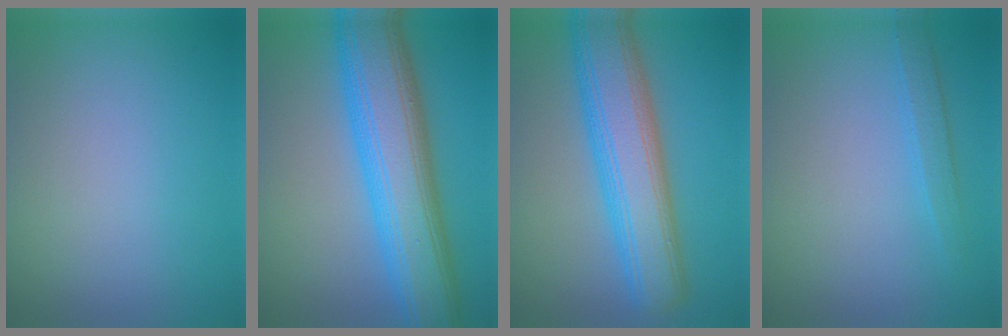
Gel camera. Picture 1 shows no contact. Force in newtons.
{"total": 11.2, "press": 11.2, "slide": 0.4}
{"total": 9.2, "press": 9.2, "slide": 0.3}
{"total": 1.5, "press": 1.5, "slide": 0.0}